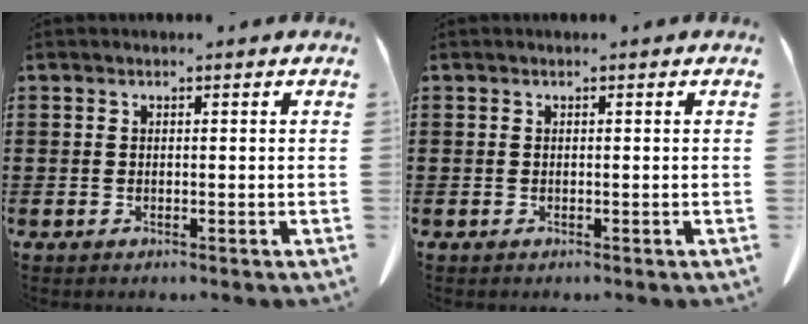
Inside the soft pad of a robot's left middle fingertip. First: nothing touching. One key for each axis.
{"total": 0.0}